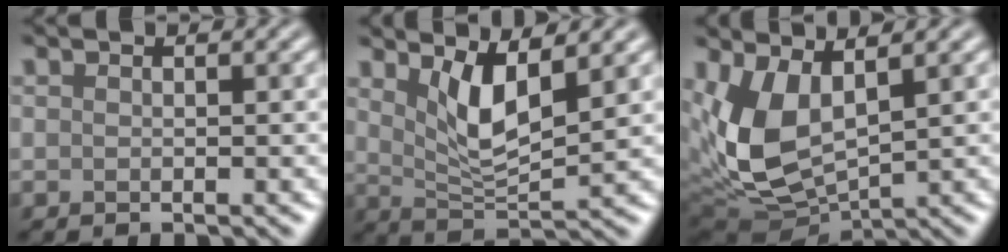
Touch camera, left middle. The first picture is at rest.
{"total": 4.6, "force": [2.2, 1.4, 3.9], "torque": [-0.079, -0.011, 0.044]}
{"total": 7.9, "force": [1.5, 4.1, 6.6], "torque": [-0.160, -0.011, 0.031]}